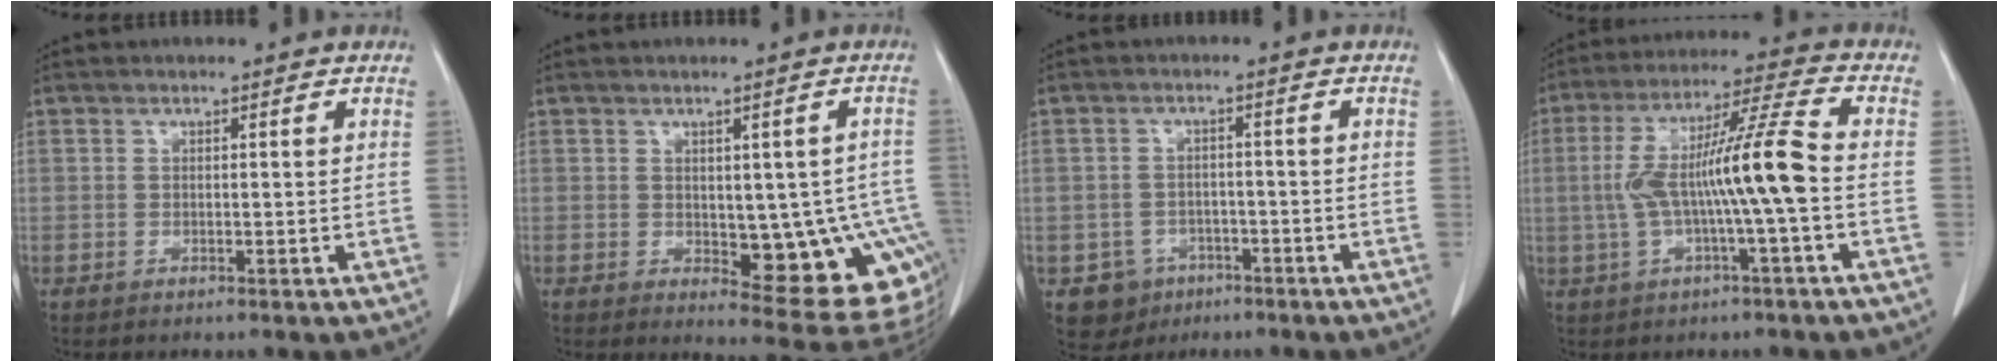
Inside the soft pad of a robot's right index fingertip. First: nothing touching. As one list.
[{"total": 13.3, "force": [-2.1, 4.6, 12.3], "torque": [-0.100, 0.004, -0.009]}, {"total": 5.0, "force": [-2.4, 4.3, 0.6], "torque": [-0.009, 0.010, -0.028]}, {"total": 12.2, "force": [-1.3, -0.3, 12.1], "torque": [-0.232, 0.024, -0.027]}]